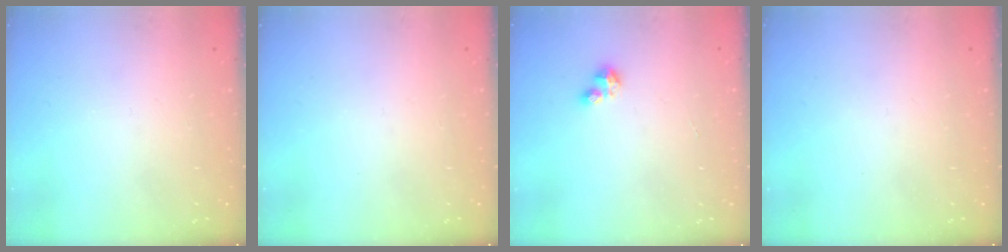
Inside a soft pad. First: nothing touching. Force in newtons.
{"total": 0.0}
{"total": 2.9, "press": 2.9, "slide": 0.4}
{"total": 0.0}